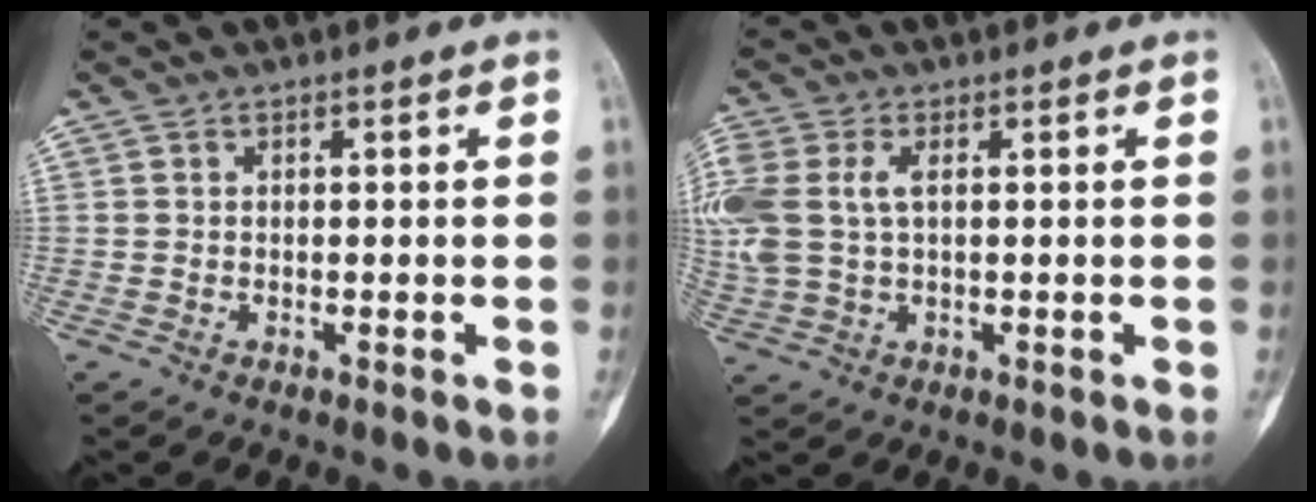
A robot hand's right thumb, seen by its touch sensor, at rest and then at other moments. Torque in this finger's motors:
{"motor_torque": [0.76, 0.81, 0.96, 0.26, 0.15]}